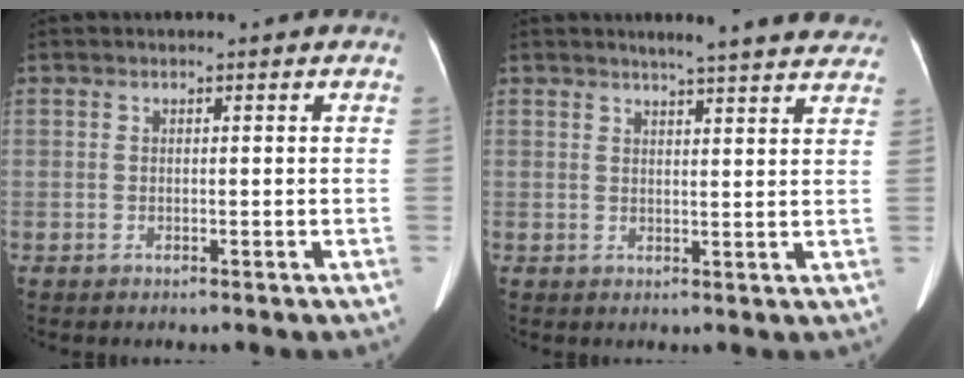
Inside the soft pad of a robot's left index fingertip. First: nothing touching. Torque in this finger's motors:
{"motor_torque": [-0.26, -0.26, 0.00, 0.02]}